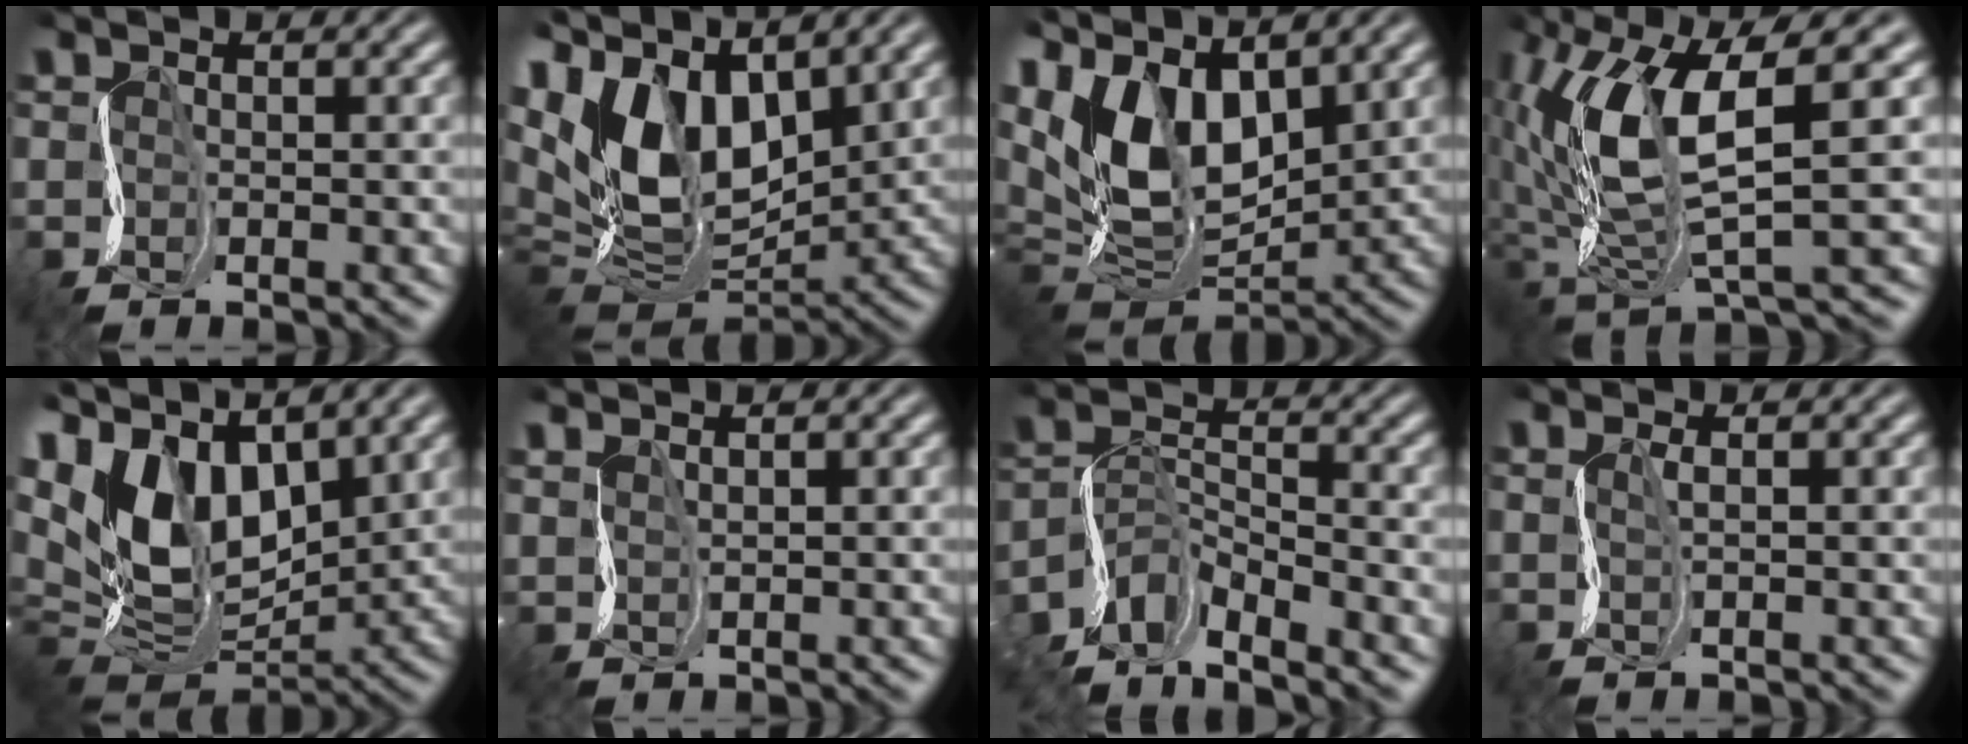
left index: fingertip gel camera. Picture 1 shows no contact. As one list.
[{"total": 12.1, "force": [5.9, 6.7, 8.1], "torque": [-0.172, 0.020, 0.103]}, {"total": 10.2, "force": [4.9, 5.7, 7.0], "torque": [-0.148, 0.012, 0.082]}, {"total": 8.2, "force": [1.9, 2.9, 7.4], "torque": [-0.164, 0.002, 0.041]}, {"total": 11.1, "force": [6.0, 6.1, 7.1], "torque": [-0.158, 0.022, 0.104]}, {"total": 1.8, "force": [1.6, -0.3, -0.6], "torque": [0.012, 0.008, 0.033]}, {"total": 6.4, "force": [-5.3, 2.3, 2.6], "torque": [-0.050, 0.005, -0.110]}, {"total": 0.9, "force": [0.8, -0.2, 0.3], "torque": [-0.008, 0.006, 0.015]}]